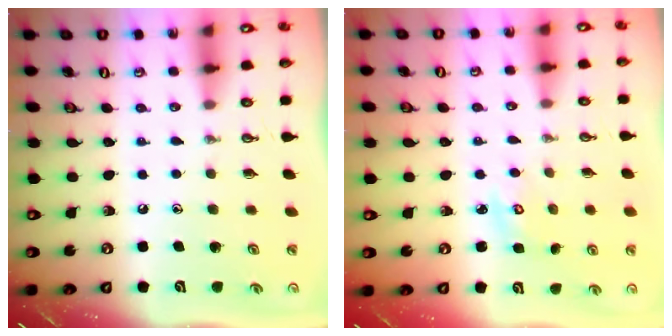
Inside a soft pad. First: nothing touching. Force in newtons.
{"total": 2.5, "press": 2.5, "slide": 0.3}